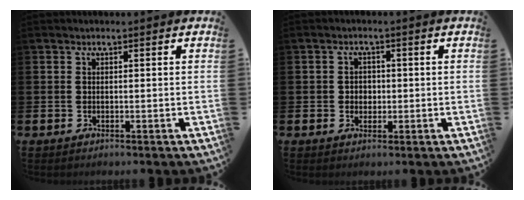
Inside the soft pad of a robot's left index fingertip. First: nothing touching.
{"total": 2.0, "force": [0.2, 1.8, 0.7], "torque": [-0.001, 0.003, -0.003]}